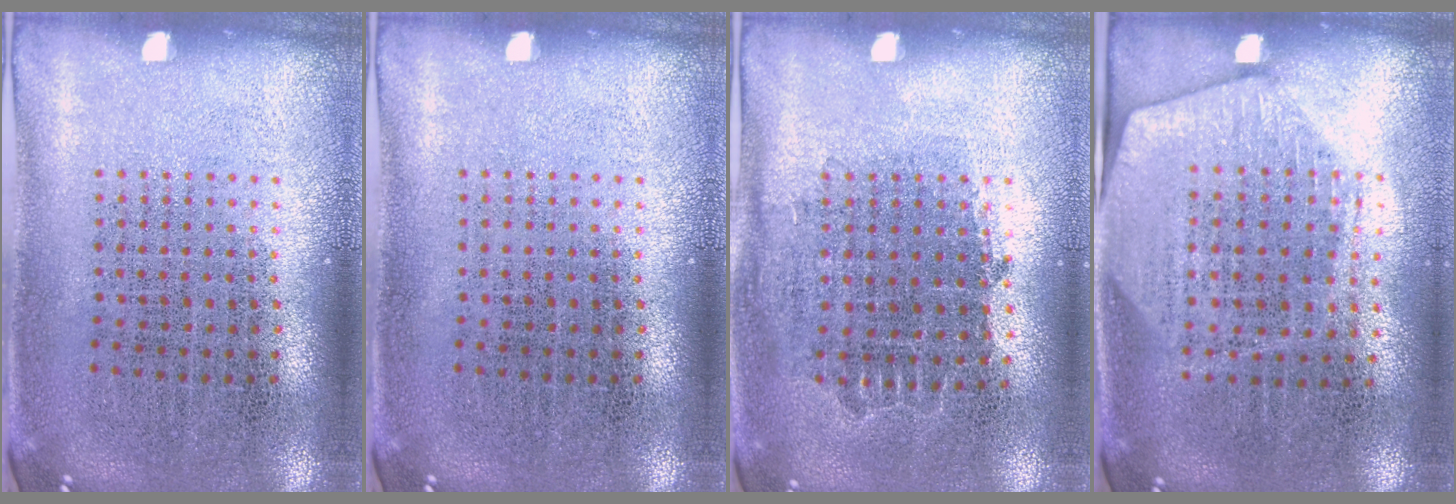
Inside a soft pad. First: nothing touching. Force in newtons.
{"total": 0.0}
{"total": 0.8, "press": 0.7, "slide": 0.3}
{"total": 1.9, "press": 1.7, "slide": 0.9}